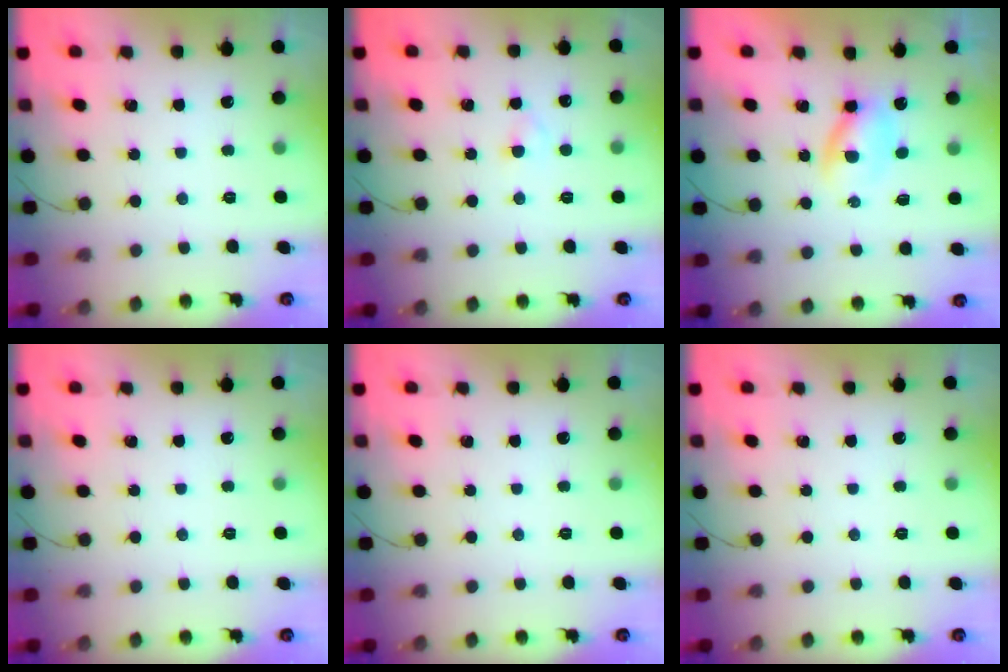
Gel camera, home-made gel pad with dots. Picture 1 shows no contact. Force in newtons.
{"total": 2.1, "press": 1.9, "slide": 0.9}
{"total": 3.2, "press": 3.0, "slide": 1.2}
{"total": 0.0}
{"total": 0.0}
{"total": 0.0}